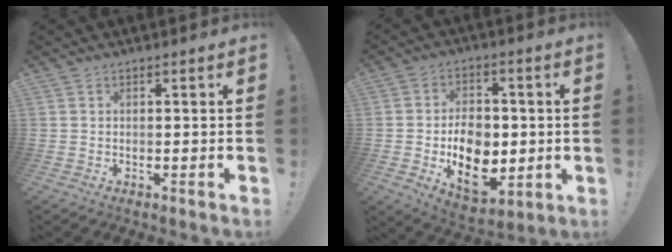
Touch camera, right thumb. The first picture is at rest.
{"total": 15.1, "force": [-2.5, 10.7, 10.3], "torque": [-0.154, -0.001, -0.035]}